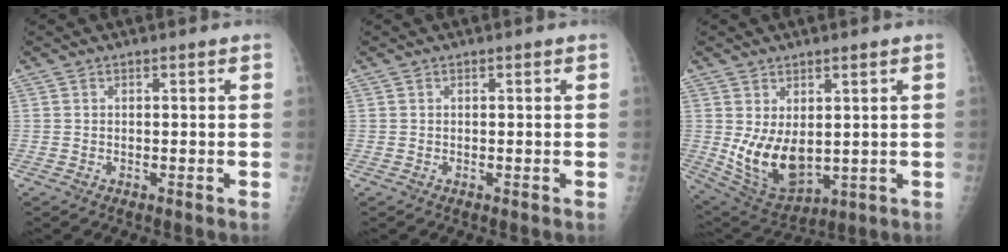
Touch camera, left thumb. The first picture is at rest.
{"total": 0.0}
{"total": 11.3, "force": [0.7, 6.5, 9.3], "torque": [-0.143, -0.025, 0.039]}